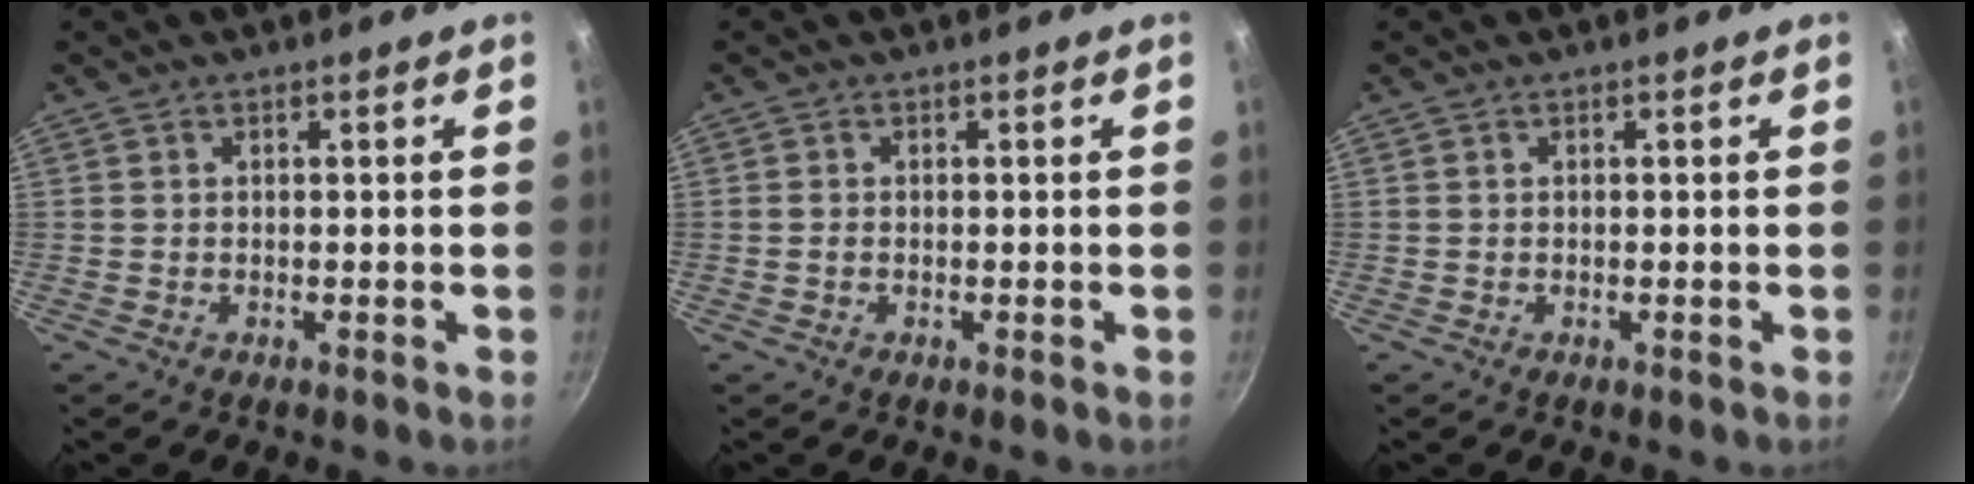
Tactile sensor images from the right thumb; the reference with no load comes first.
{"total": 1.0, "force": [-0.1, 0.8, 0.5], "torque": [-0.011, 0.002, -0.004]}
{"total": 0.0}